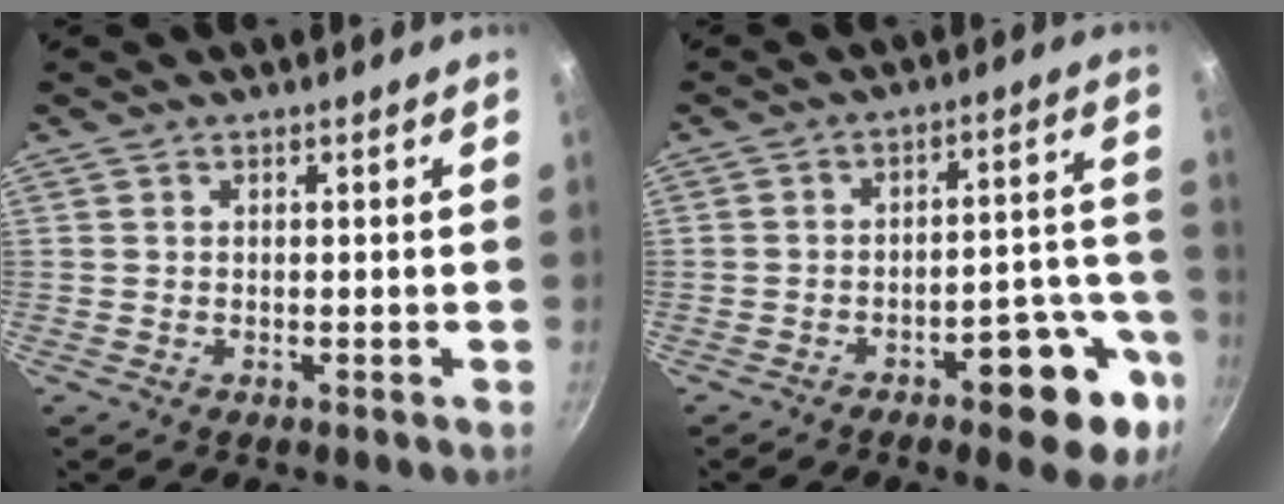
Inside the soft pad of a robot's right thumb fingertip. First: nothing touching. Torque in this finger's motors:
{"motor_torque": [1.76, 0.93, 1.20, -0.93, 0.07]}